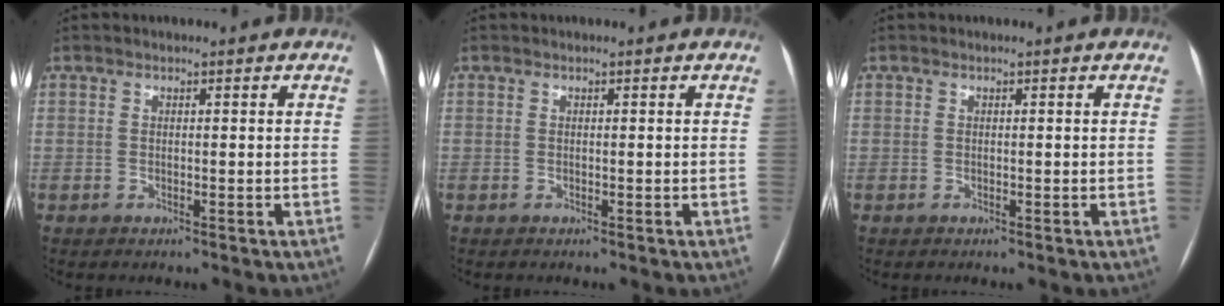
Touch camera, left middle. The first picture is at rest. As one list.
[{"total": 0.0}, {"total": 0.0}]